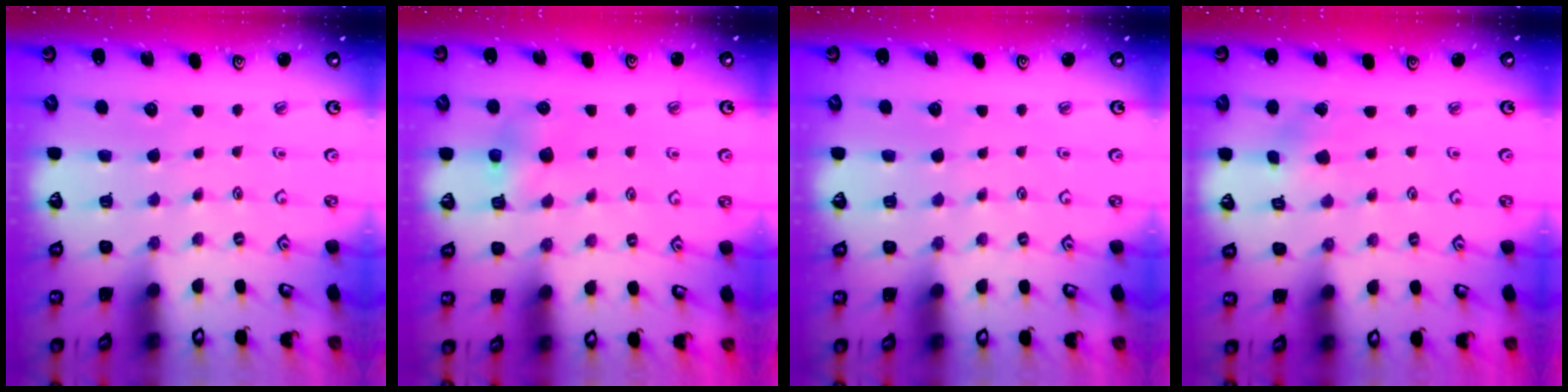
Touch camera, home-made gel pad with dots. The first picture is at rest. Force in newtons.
{"total": 6.0, "press": 6.0, "slide": 0.4}
{"total": 0.0}
{"total": 0.6, "press": 0.5, "slide": 0.2}